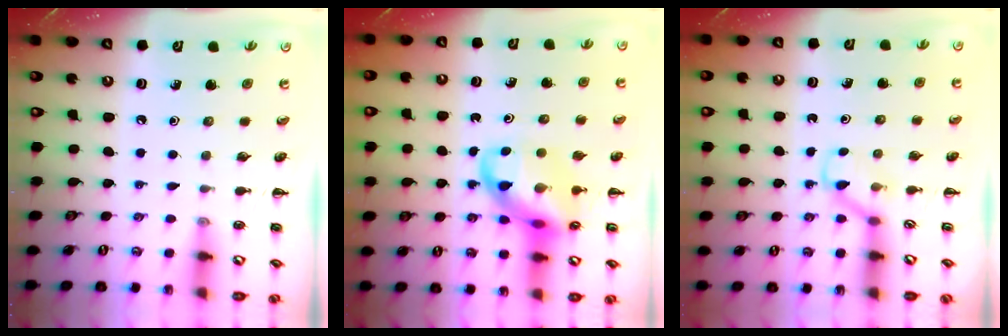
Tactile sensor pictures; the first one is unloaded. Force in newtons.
{"total": 13.6, "press": 13.1, "slide": 3.6}
{"total": 3.7, "press": 3.6, "slide": 1.0}